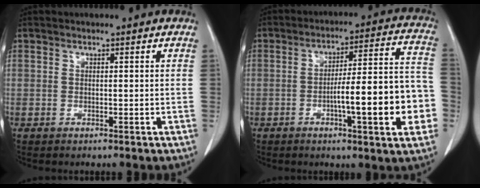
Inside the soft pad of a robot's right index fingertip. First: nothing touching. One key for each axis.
{"total": 15.6, "fx": -4.0, "fy": 2.1, "fz": 14.9, "tx": -0.198, "ty": 0.024, "tz": -0.055}